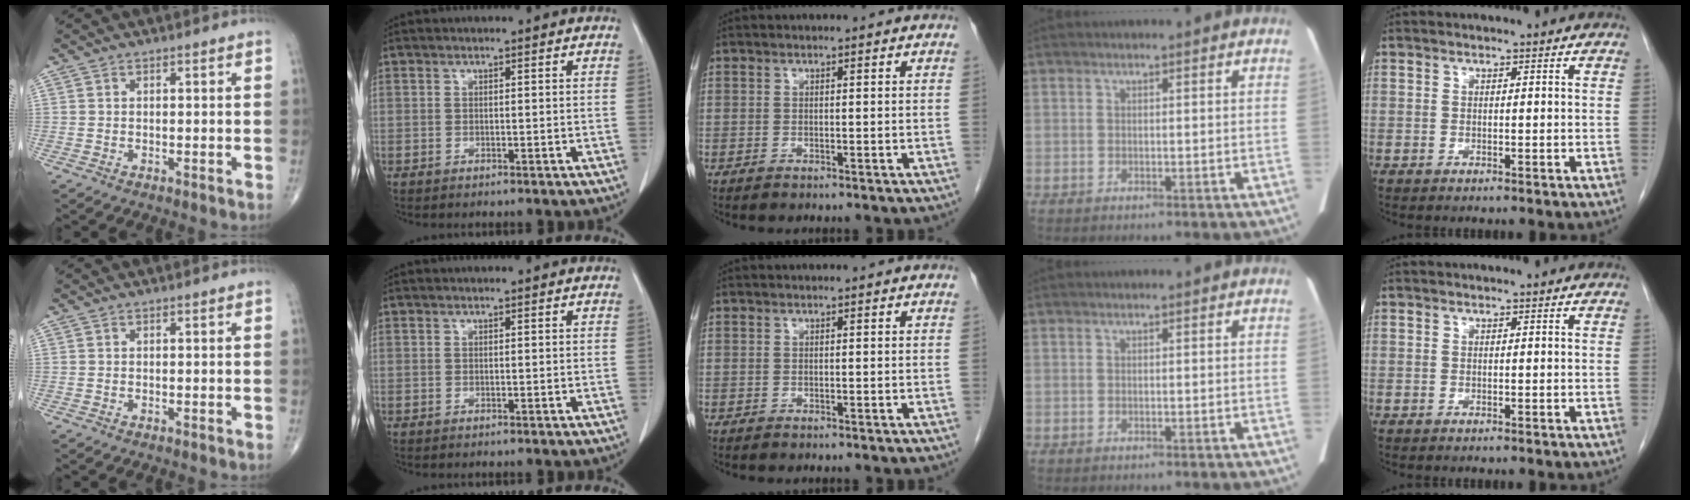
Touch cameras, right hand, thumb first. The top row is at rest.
{}